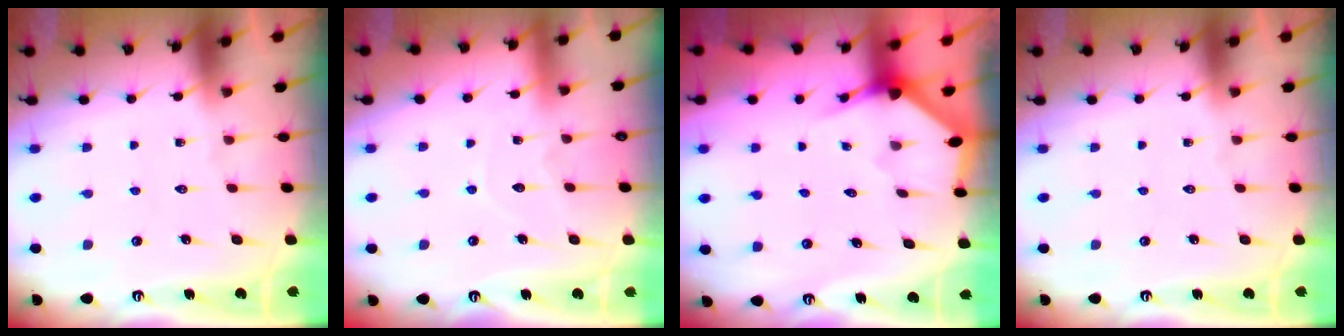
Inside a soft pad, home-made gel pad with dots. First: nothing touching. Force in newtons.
{"total": 5.2, "press": 5.2, "slide": 0.3}
{"total": 2.5, "press": 2.5, "slide": 0.1}
{"total": 0.0}